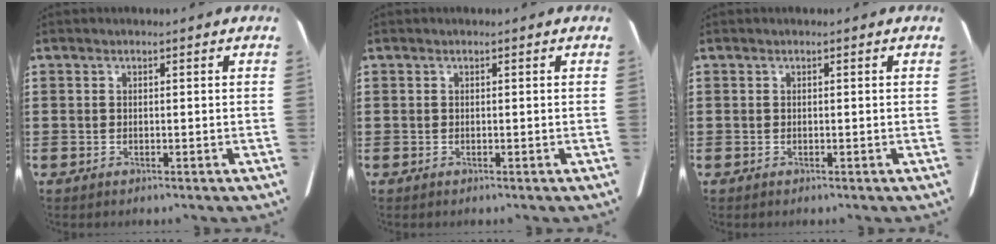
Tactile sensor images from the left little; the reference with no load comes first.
{"total": 0.0}
{"total": 0.0}